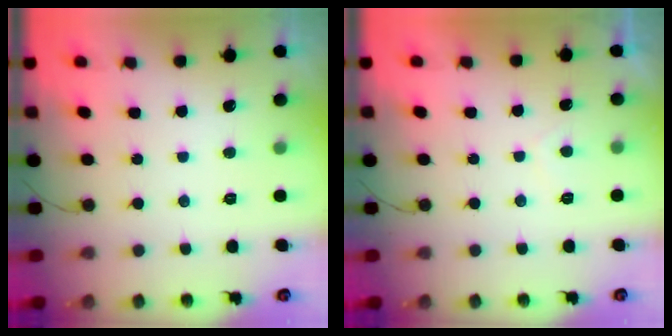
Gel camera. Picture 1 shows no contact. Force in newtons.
{"total": 1.1, "press": 1.0, "slide": 0.5}